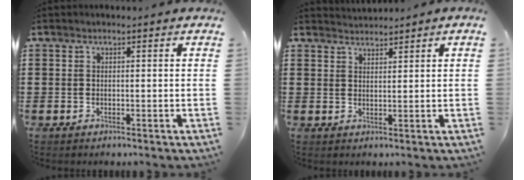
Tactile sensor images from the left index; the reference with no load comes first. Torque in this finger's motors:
{"motor_torque": [1.04, -1.09, 0.30, 0.07]}